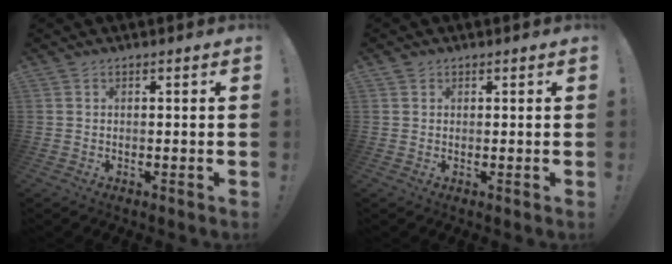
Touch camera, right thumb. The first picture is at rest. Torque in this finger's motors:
{"motor_torque": [0.00, 0.38, 0.14, -0.06, -0.07]}